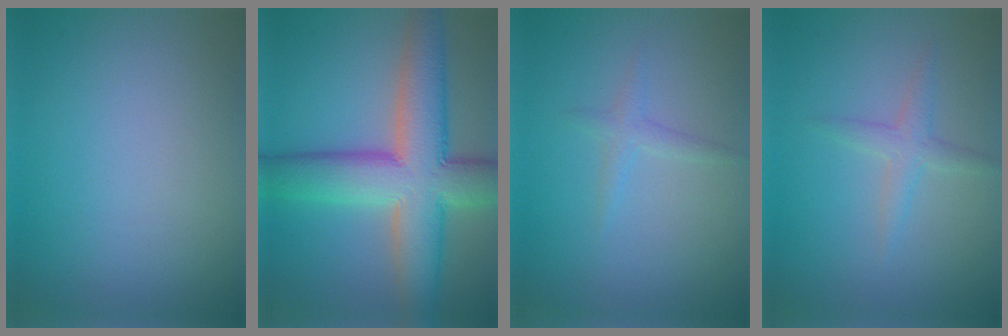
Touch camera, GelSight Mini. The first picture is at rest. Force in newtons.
{"total": 10.5, "press": 10.5, "slide": 0.6}
{"total": 1.2, "press": 1.2, "slide": 0.1}
{"total": 1.8, "press": 1.8, "slide": 0.0}